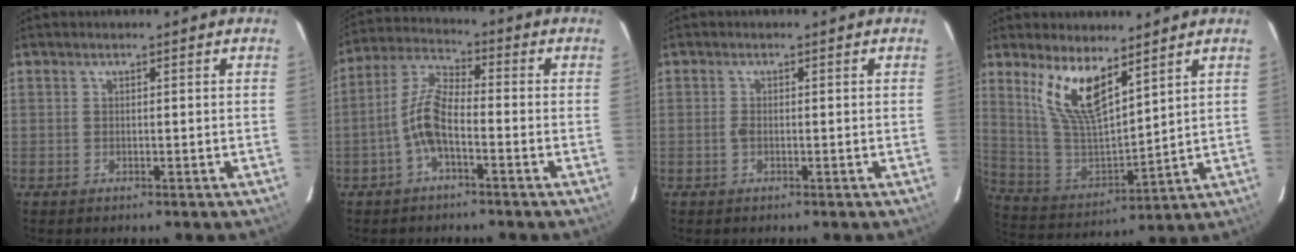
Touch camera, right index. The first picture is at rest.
{"total": 7.4, "force": [-2.9, 2.5, 6.3], "torque": [-0.140, 0.016, -0.059]}
{"total": 0.8, "force": [-0.3, 0.4, 0.7], "torque": [-0.014, 0.003, -0.006]}
{"total": 13.0, "force": [8.0, 4.5, 9.2], "torque": [-0.182, -0.003, 0.172]}